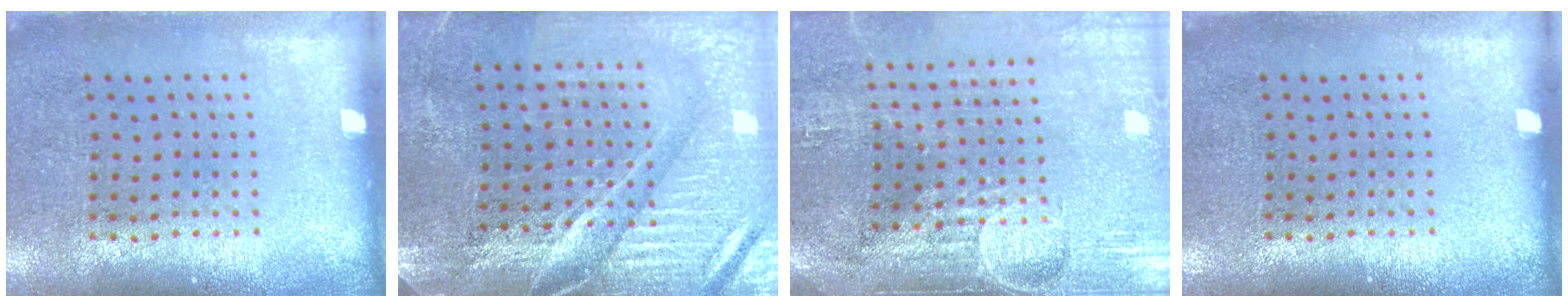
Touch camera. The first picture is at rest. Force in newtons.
{"total": 4.0, "press": 3.7, "slide": 1.6}
{"total": 4.5, "press": 3.8, "slide": 2.4}
{"total": 0.0}